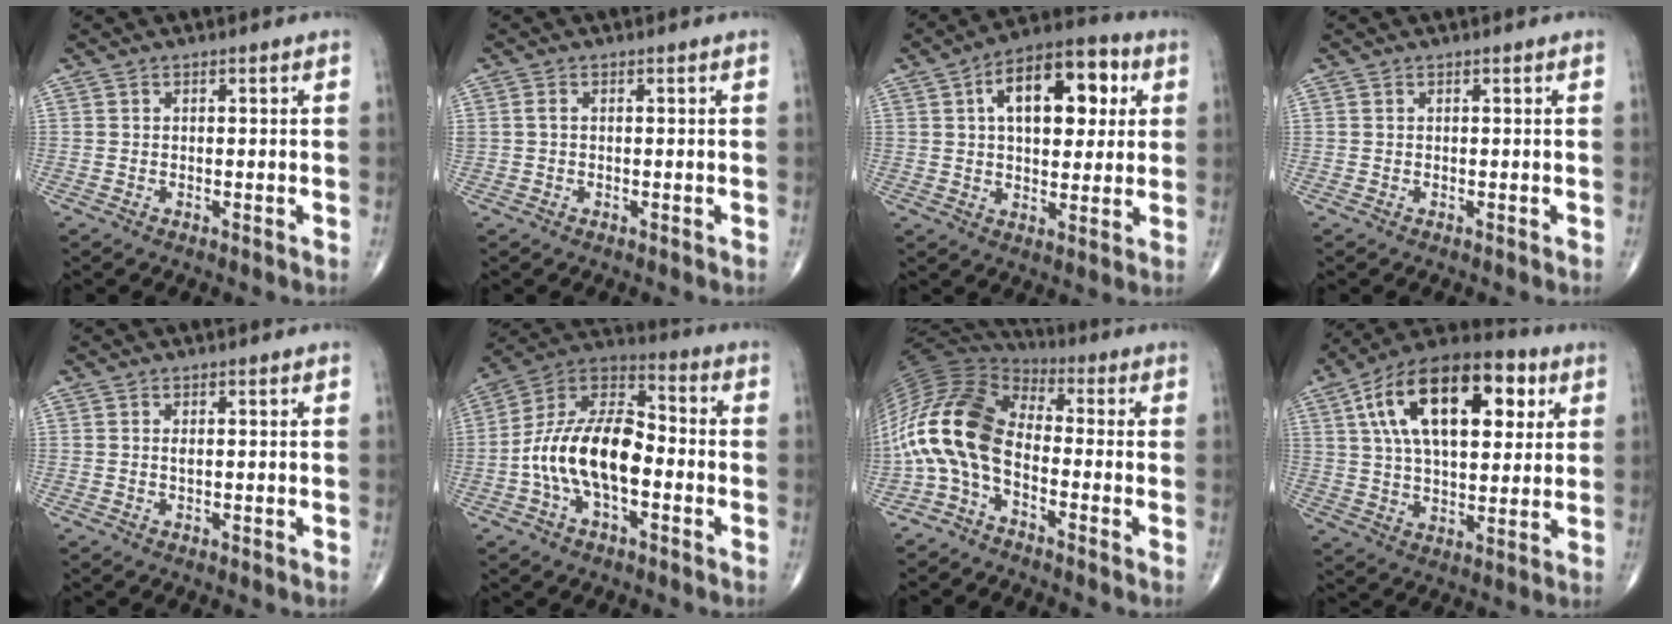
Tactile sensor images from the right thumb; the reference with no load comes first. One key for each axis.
{"total": 1.1, "fx": 0.1, "fy": 0.7, "fz": 0.8, "tx": -0.018, "ty": 0.003, "tz": 0.003}
{"total": 16.5, "fx": 4.7, "fy": 8.9, "fz": 13.2, "tx": -0.163, "ty": 0.012, "tz": 0.065}
{"total": 0.0}
{"total": 0.7, "fx": 0.1, "fy": 0.2, "fz": 0.7, "tx": -0.013, "ty": -0.002, "tz": 0.002}
{"total": 16.8, "fx": -3.3, "fy": 8.8, "fz": 14.0, "tx": -0.253, "ty": 0.043, "tz": -0.067}
{"total": 15.0, "fx": -3.4, "fy": 8.1, "fz": 12.2, "tx": -0.254, "ty": 0.061, "tz": -0.082}
{"total": 23.3, "fx": 7.7, "fy": 11.9, "fz": 18.5, "tx": -0.289, "ty": 0.007, "tz": 0.120}